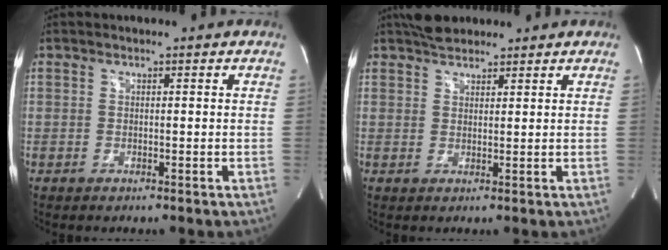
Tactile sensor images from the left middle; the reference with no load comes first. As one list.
[{"total": 4.4, "force": [3.8, 1.7, 1.5], "torque": [-0.029, 0.021, 0.067]}]